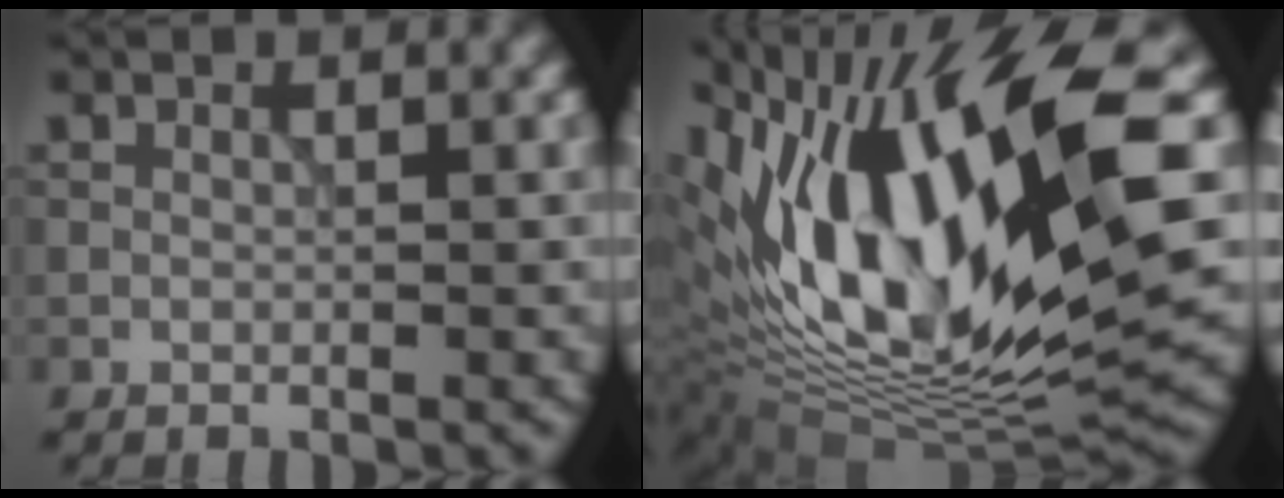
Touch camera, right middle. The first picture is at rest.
{"total": 16.4, "force": [2.6, 5.4, 15.2], "torque": [-0.284, 0.000, 0.047]}